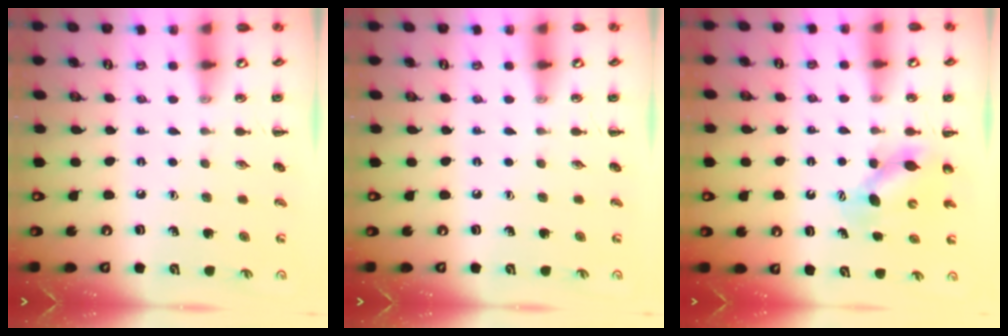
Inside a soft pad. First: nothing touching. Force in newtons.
{"total": 0.0}
{"total": 6.2, "press": 6.2, "slide": 0.7}